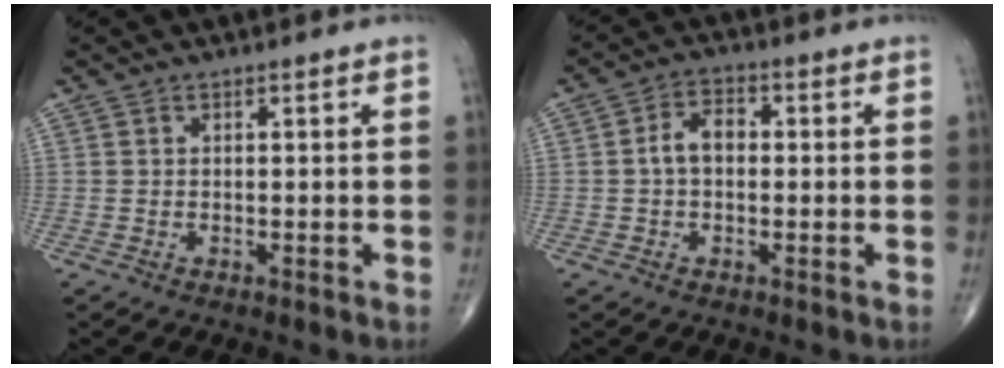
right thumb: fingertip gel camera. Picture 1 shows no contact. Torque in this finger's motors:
{"motor_torque": [0.10, 0.02, 0.47, -0.05, 0.02]}